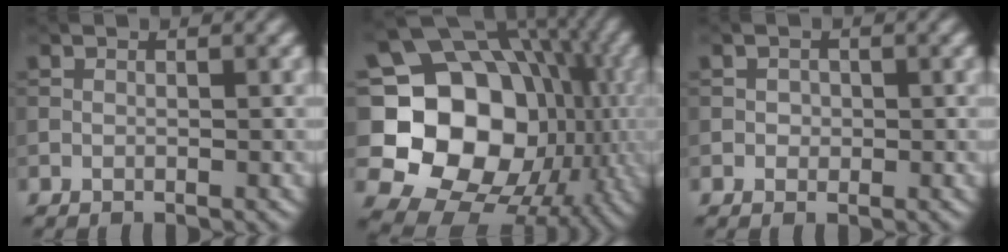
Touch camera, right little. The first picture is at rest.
{"total": 17.2, "force": [-1.6, 13.9, 10.0], "torque": [-0.179, -0.018, -0.039]}
{"total": 0.7, "force": [-0.2, 0.6, 0.2], "torque": [-0.006, -0.003, -0.004]}